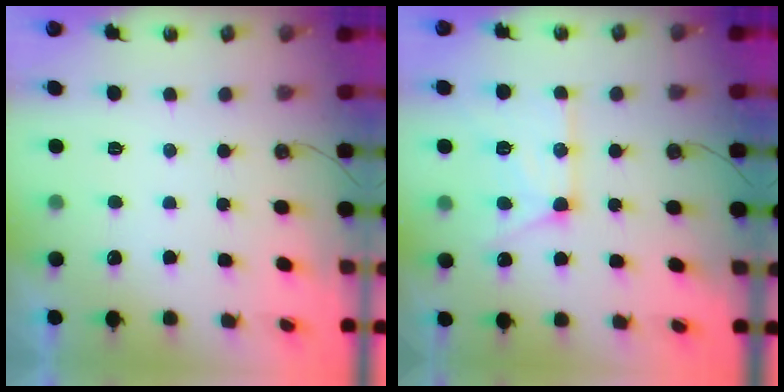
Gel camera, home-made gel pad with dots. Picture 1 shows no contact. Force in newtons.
{"total": 14.7, "press": 14.6, "slide": 1.6}